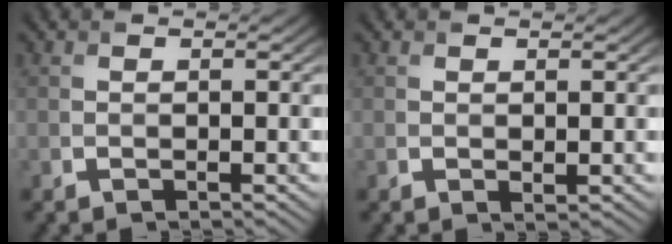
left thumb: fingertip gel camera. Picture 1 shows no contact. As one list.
[{"total": 0.5, "force": [0.2, 0.3, 0.4], "torque": [-0.004, -0.003, 0.003]}]